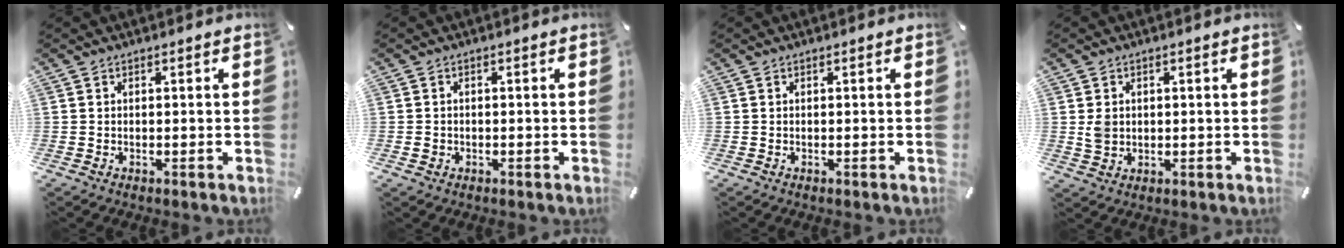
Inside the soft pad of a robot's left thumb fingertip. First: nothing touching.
{"total": 1.5, "force": [-0.4, 1.3, 0.7], "torque": [-0.014, 0.004, -0.010]}
{"total": 0.0}
{"total": 3.5, "force": [0.5, 3.1, 1.6], "torque": [-0.024, 0.002, 0.009]}